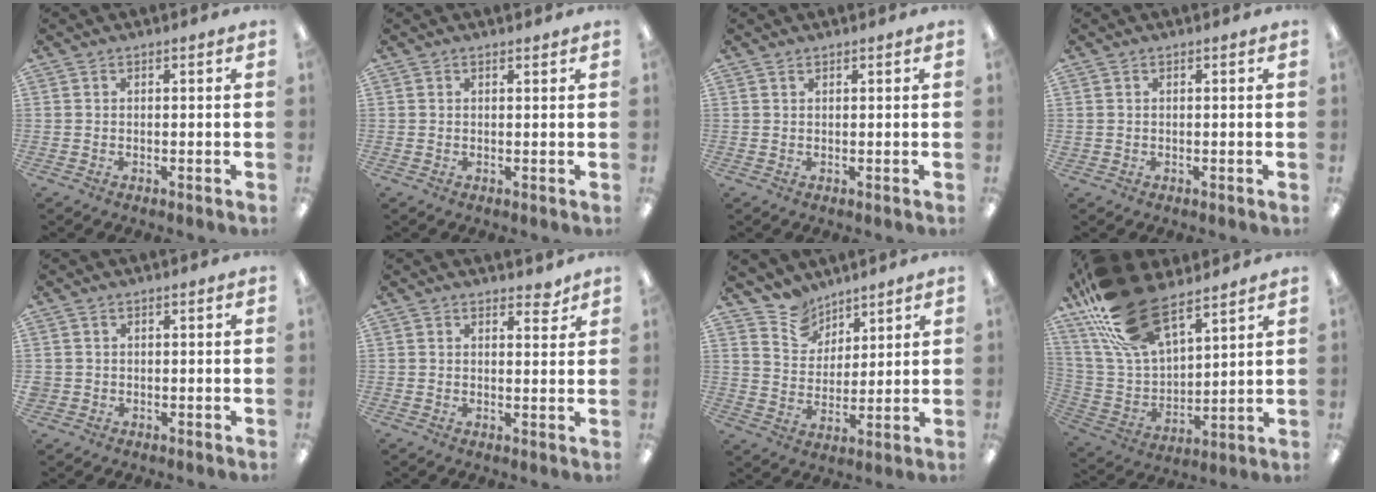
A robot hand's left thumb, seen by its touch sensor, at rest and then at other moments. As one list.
[{"total": 0.9, "force": [0.8, 0.1, 0.4], "torque": [-0.009, -0.001, 0.015]}, {"total": 0.7, "force": [0.6, 0.2, 0.3], "torque": [-0.007, 0.000, 0.011]}, {"total": 0.5, "force": [0.3, 0.4, 0.1], "torque": [-0.002, 0.003, 0.006]}, {"total": 1.2, "force": [0.2, 1.2, 0.1], "torque": [-0.003, 0.004, 0.001]}, {"total": 3.0, "force": [2.5, 1.1, 1.2], "torque": [0.006, -0.017, 0.039]}, {"total": 8.7, "force": [7.3, 4.8, 0.1], "torque": [-0.029, -0.053, 0.142]}, {"total": 21.5, "force": [15.1, 9.7, 11.9], "torque": [-0.272, -0.075, 0.277]}]